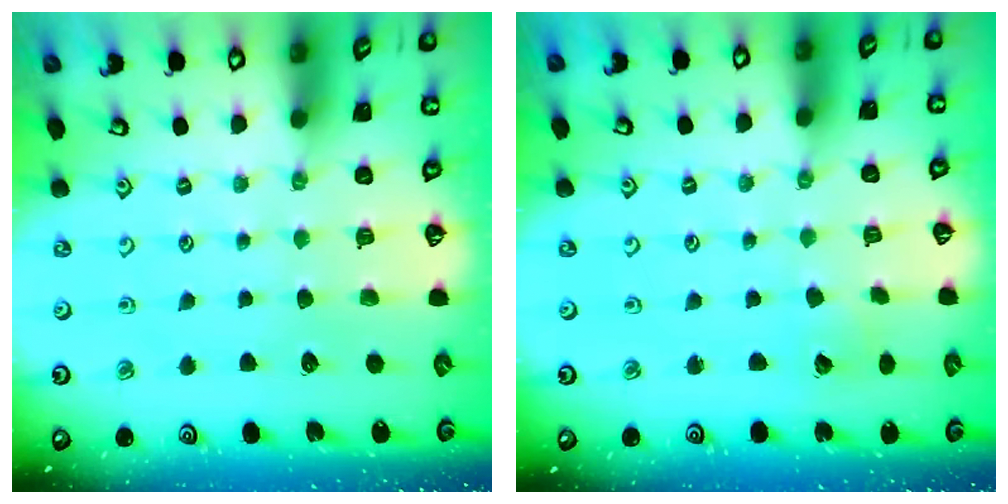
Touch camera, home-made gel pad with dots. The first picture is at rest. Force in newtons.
{"total": 3.4, "press": 3.4, "slide": 0.4}